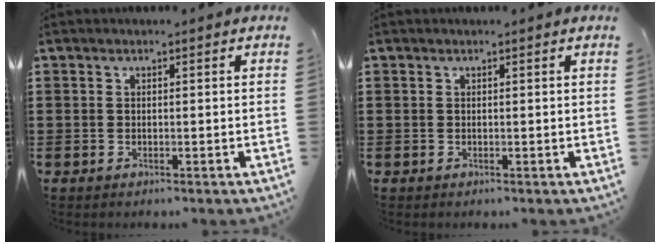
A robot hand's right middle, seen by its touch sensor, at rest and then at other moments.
{"total": 0.0}